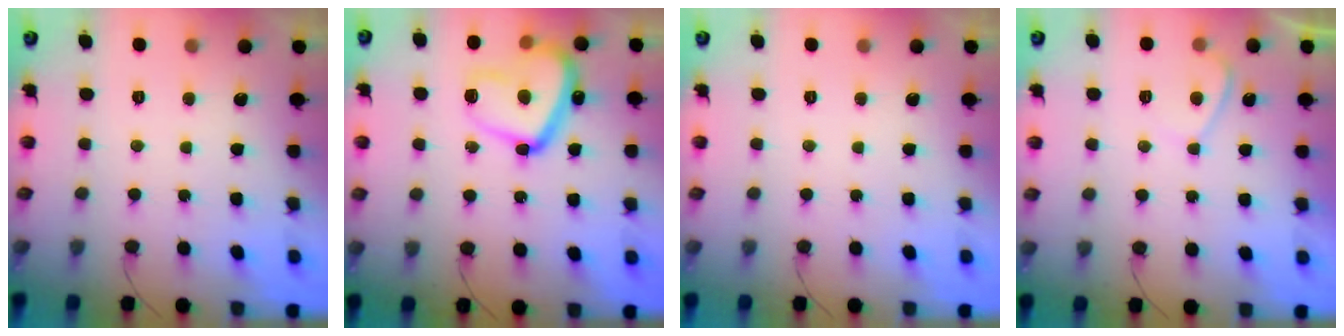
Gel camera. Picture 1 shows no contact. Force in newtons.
{"total": 17.3, "press": 17.2, "slide": 1.5}
{"total": 0.0}
{"total": 2.7, "press": 2.7, "slide": 0.4}